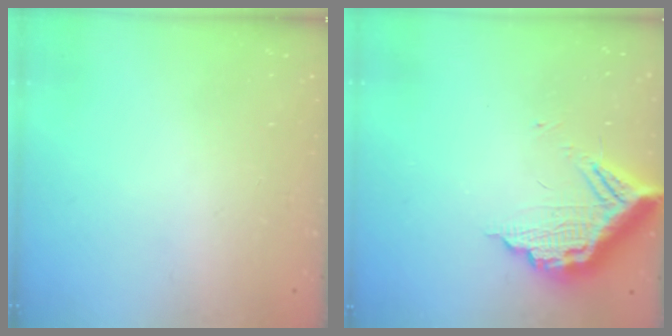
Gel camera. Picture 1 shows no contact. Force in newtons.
{"total": 12.0, "press": 12.0, "slide": 1.1}